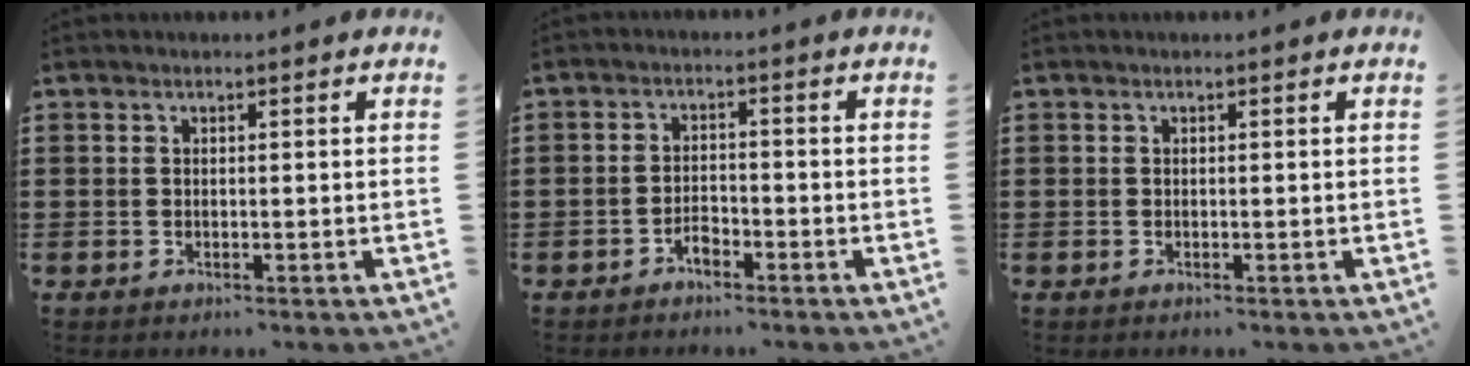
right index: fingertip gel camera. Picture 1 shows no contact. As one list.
[{"total": 2.3, "force": [-1.8, 1.1, 0.9], "torque": [-0.022, 0.004, -0.038]}, {"total": 0.0}]